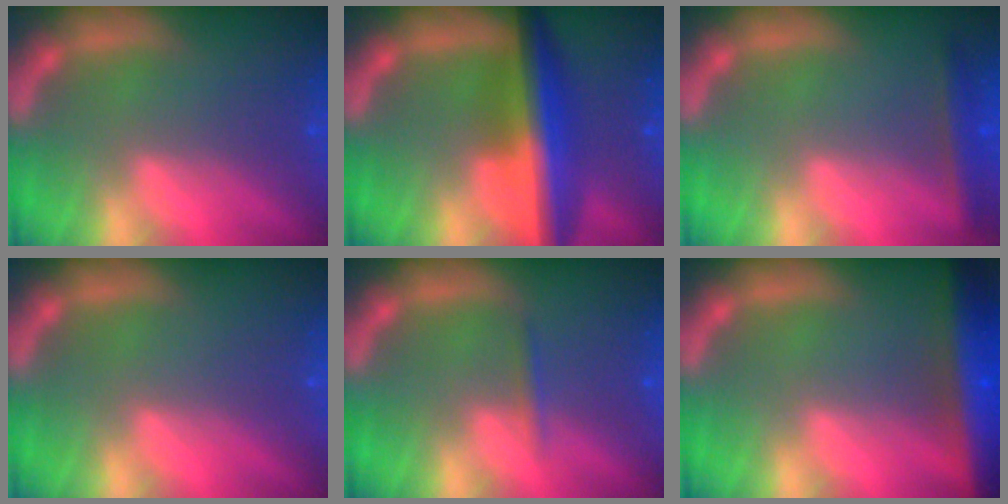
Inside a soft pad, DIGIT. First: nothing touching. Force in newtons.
{"total": 8.0}
{"total": 2.4}
{"total": 0.0}
{"total": 0.9}
{"total": 8.6}